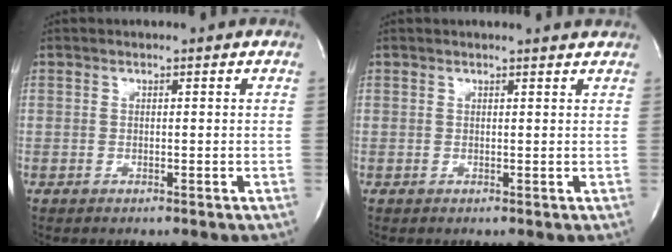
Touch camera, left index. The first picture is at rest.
{"total": 2.4, "force": [2.4, -0.2, 0.4], "torque": [-0.011, -0.003, 0.019]}